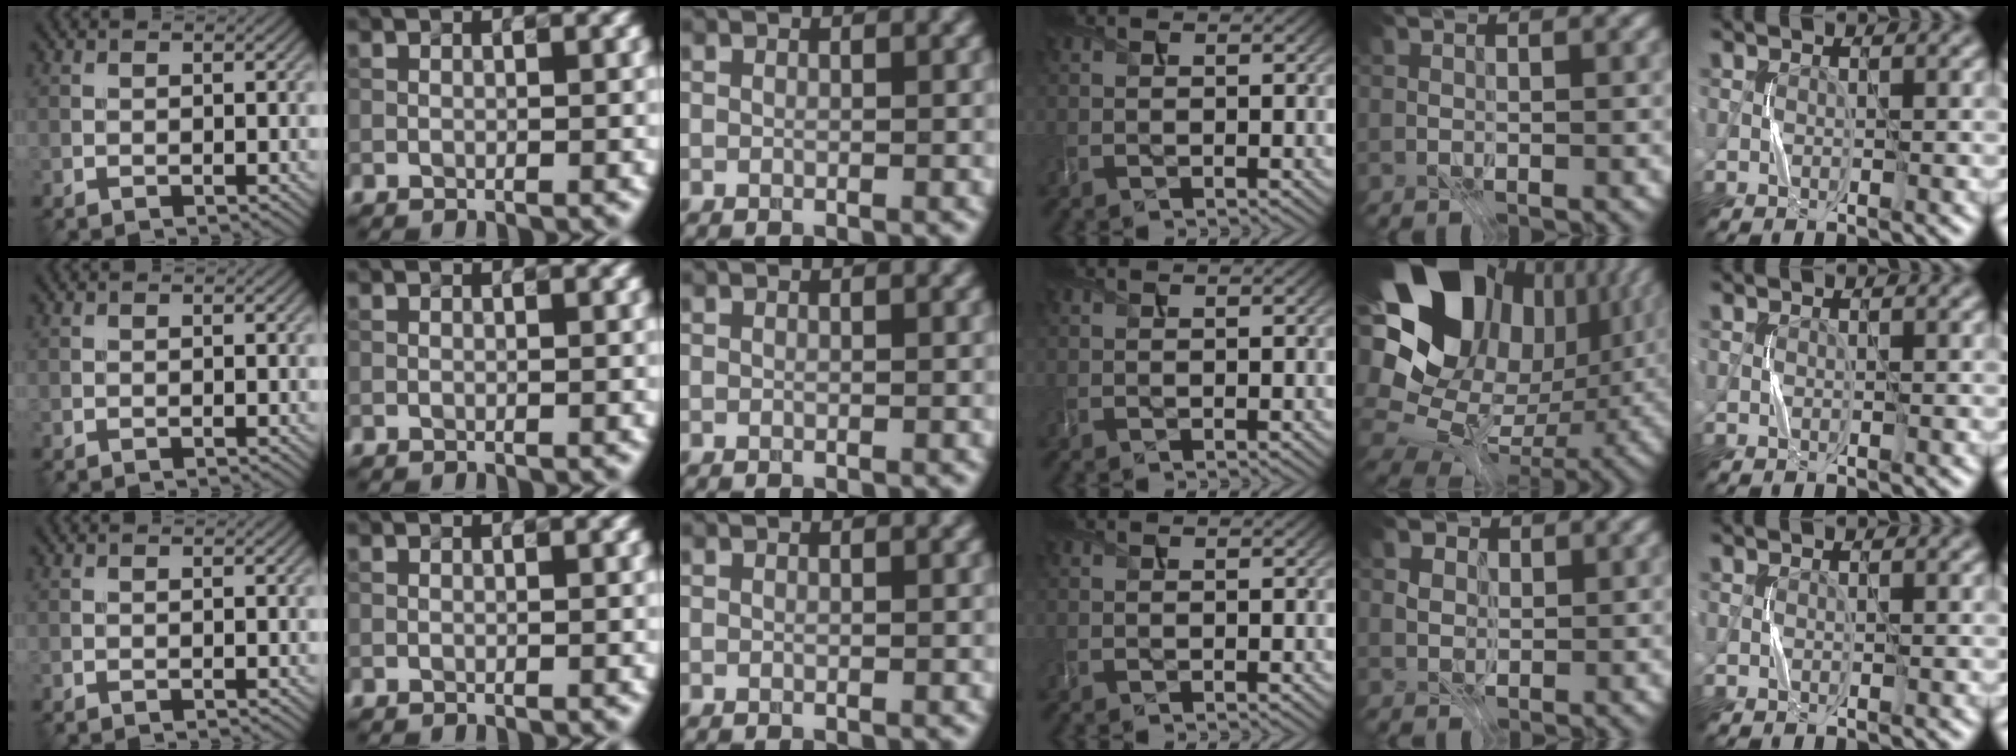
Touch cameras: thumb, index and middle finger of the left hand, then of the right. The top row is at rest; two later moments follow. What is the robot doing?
{"motion": "press", "object": "joystick"}